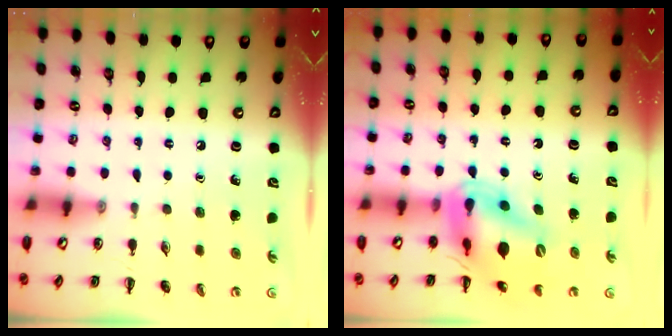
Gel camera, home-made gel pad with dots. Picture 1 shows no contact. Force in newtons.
{"total": 14.8, "press": 14.0, "slide": 4.6}